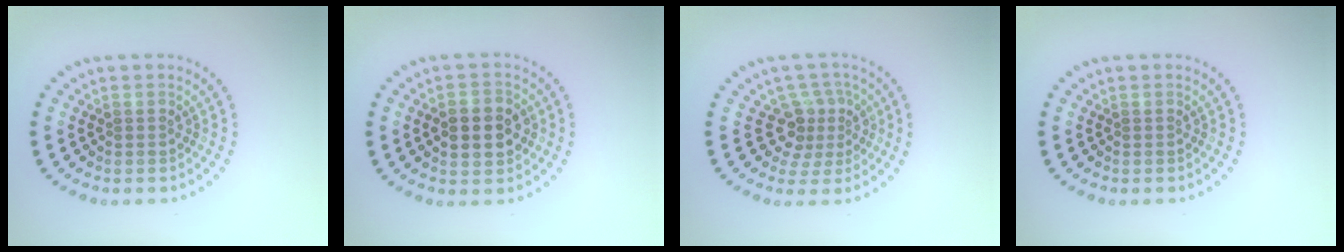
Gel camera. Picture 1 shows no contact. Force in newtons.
{"total": 3.7, "press": 3.7, "slide": 0.1}
{"total": 3.3, "press": 2.3, "slide": 2.3}
{"total": 0.0}